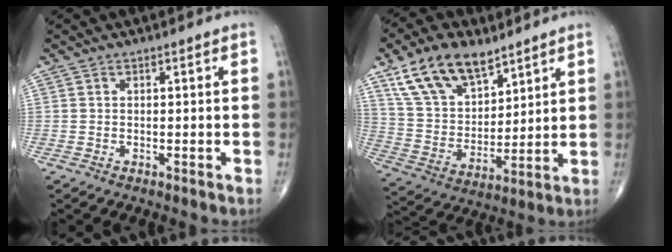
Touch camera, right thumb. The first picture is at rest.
{"total": 16.0, "force": [10.3, 8.3, 9.0], "torque": [-0.136, -0.037, 0.200]}